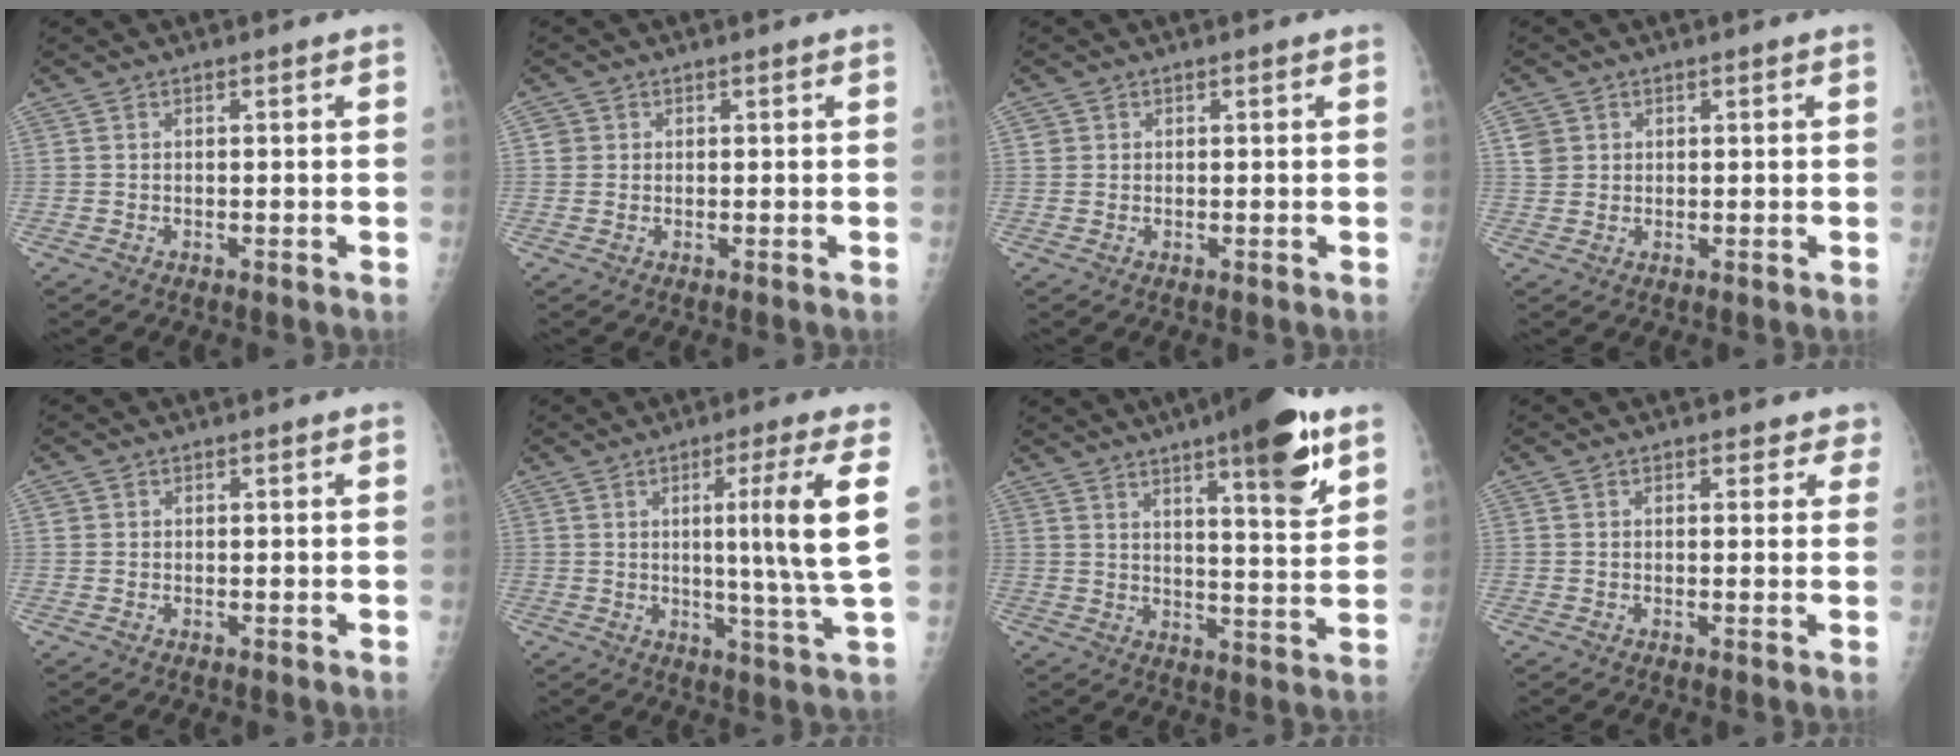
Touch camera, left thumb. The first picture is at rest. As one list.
[{"total": 1.7, "force": [0.4, 1.6, 0.2], "torque": [0.009, 0.002, 0.002]}, {"total": 1.1, "force": [0.3, 1.1, 0.1], "torque": [0.010, 0.002, 0.002]}, {"total": 3.2, "force": [1.2, 2.9, 0.8], "torque": [-0.002, -0.003, 0.024]}, {"total": 0.7, "force": [0.2, 0.7, 0.1], "torque": [0.006, 0.003, 0.002]}, {"total": 12.1, "force": [2.5, -1.3, 11.7], "torque": [-0.189, -0.027, 0.037]}, {"total": 15.7, "force": [9.1, 3.3, 12.3], "torque": [-0.155, -0.047, 0.130]}, {"total": 2.5, "force": [1.9, 1.6, 0.6], "torque": [0.027, -0.005, 0.012]}]